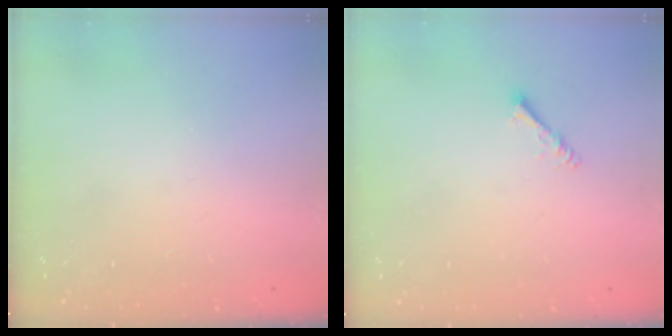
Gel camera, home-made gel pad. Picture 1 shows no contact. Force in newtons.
{"total": 1.4, "press": 1.3, "slide": 0.3}